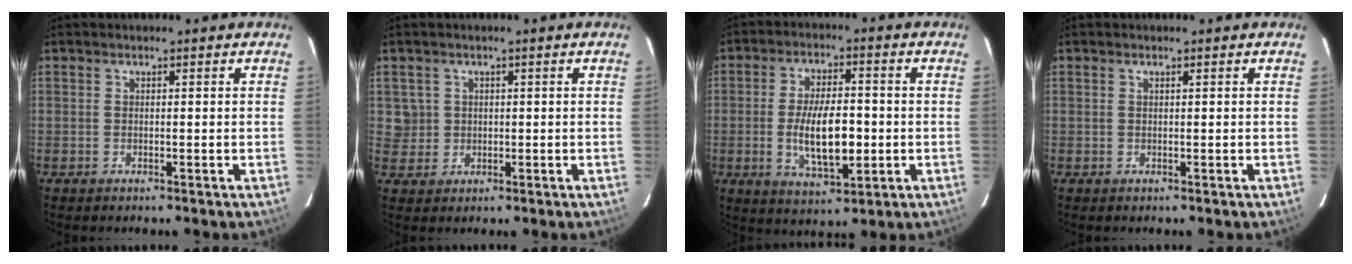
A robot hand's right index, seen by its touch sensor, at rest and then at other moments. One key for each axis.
{"total": 3.6, "fx": 0.8, "fy": 3.5, "fz": 0.1, "tx": 0.012, "ty": 0.017, "tz": 0.019}
{"total": 11.2, "fx": -1.8, "fy": 4.4, "fz": 10.1, "tx": -0.190, "ty": -0.009, "tz": -0.025}
{"total": 0.0}